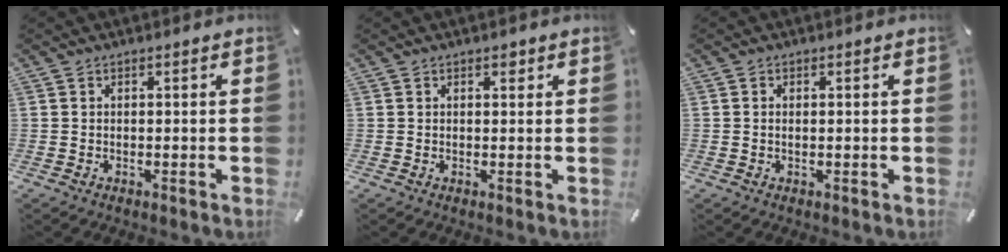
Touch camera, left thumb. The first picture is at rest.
{"total": 1.1, "force": [0.6, 0.8, 0.6], "torque": [-0.004, 0.000, 0.008]}
{"total": 0.6, "force": [0.0, 0.4, 0.5], "torque": [-0.010, 0.002, 0.000]}